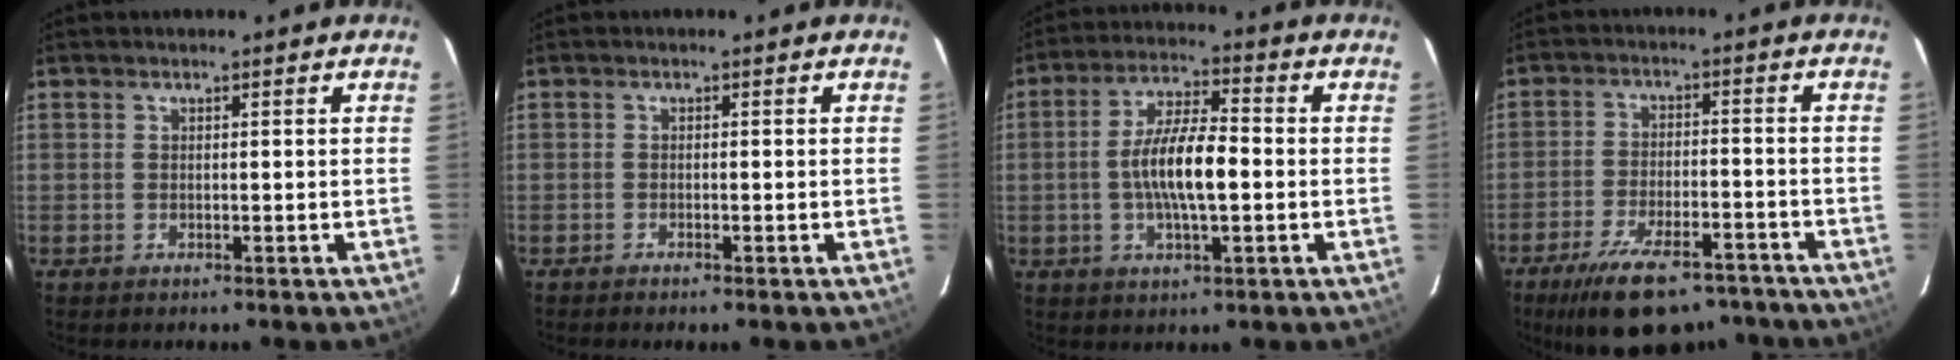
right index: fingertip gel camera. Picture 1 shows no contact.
{"total": 0.9, "force": [-0.8, 0.0, 0.5], "torque": [-0.011, -0.001, -0.014]}
{"total": 10.4, "force": [-1.2, 2.8, 9.9], "torque": [-0.189, 0.005, -0.023]}
{"total": 17.6, "force": [-13.4, 6.9, 9.1], "torque": [-0.178, -0.015, -0.196]}